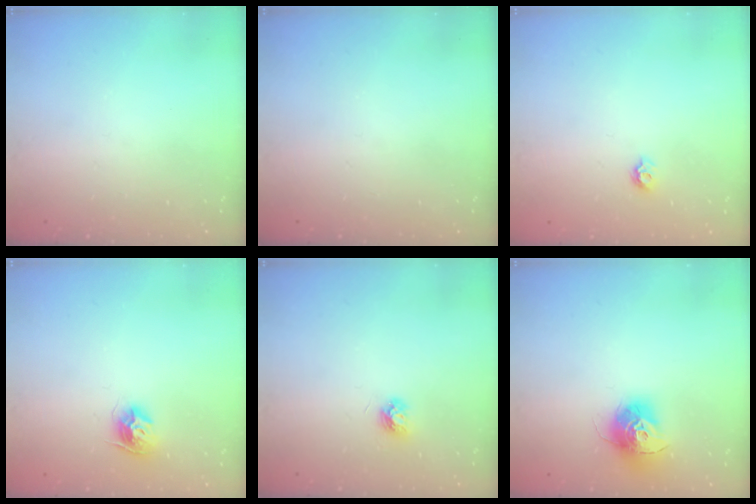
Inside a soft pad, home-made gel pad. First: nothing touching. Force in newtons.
{"total": 0.0}
{"total": 5.9, "press": 5.8, "slide": 0.7}
{"total": 9.3, "press": 9.3, "slide": 0.3}
{"total": 4.2, "press": 4.2, "slide": 0.3}
{"total": 13.0, "press": 13.0, "slide": 1.0}